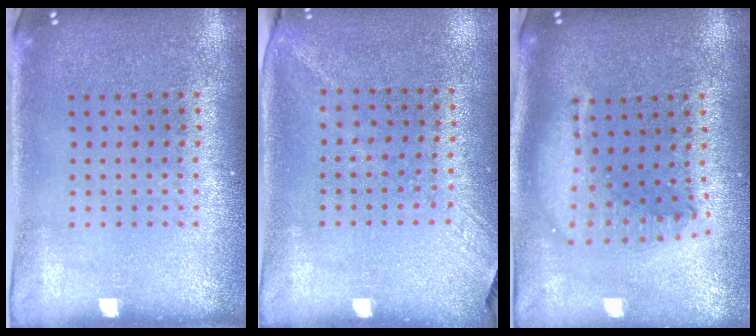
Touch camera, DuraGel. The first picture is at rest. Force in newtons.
{"total": 1.2, "press": 0.9, "slide": 0.9}
{"total": 2.1, "press": 1.6, "slide": 1.3}